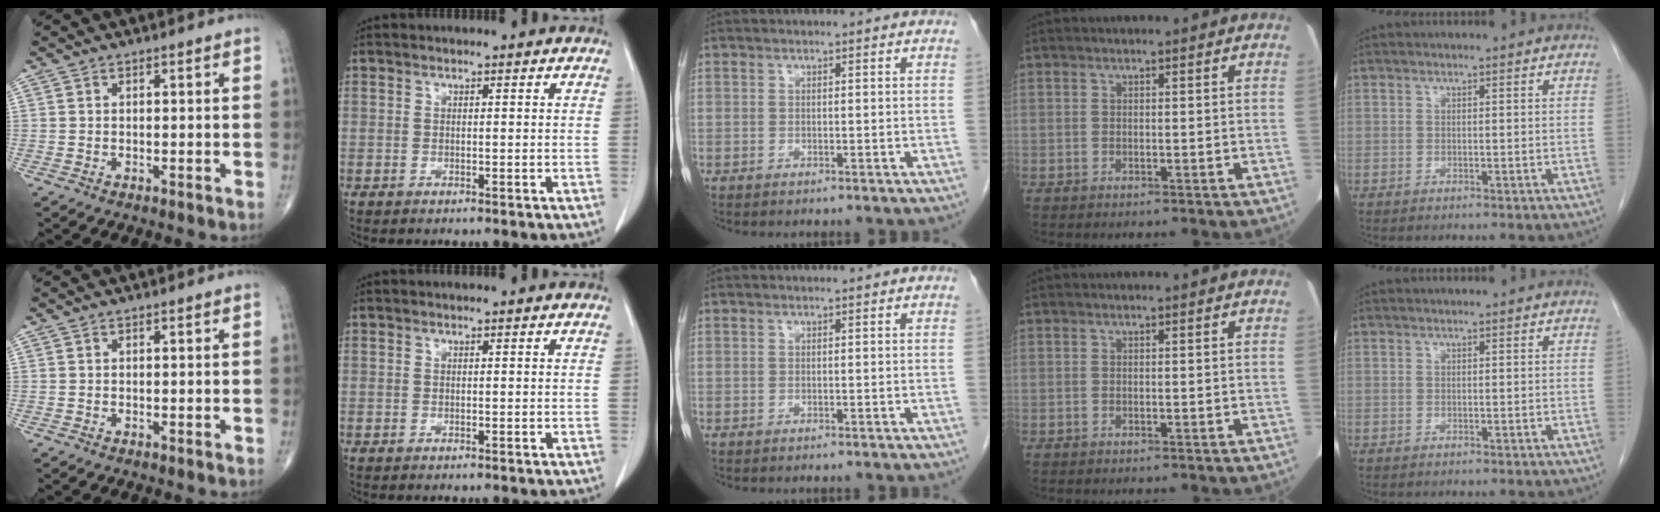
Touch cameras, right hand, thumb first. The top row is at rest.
{}